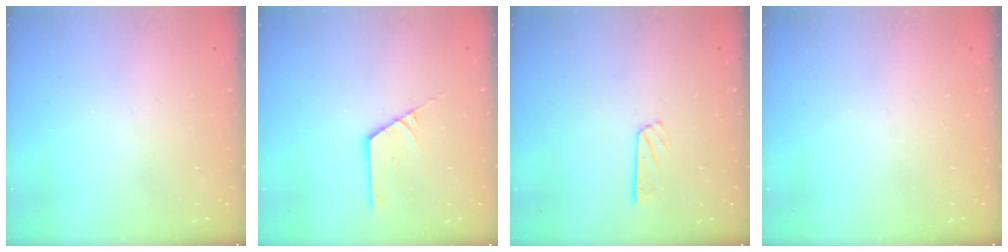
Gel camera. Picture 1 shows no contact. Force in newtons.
{"total": 2.4, "press": 2.3, "slide": 0.3}
{"total": 4.4, "press": 4.4, "slide": 0.1}
{"total": 0.0}